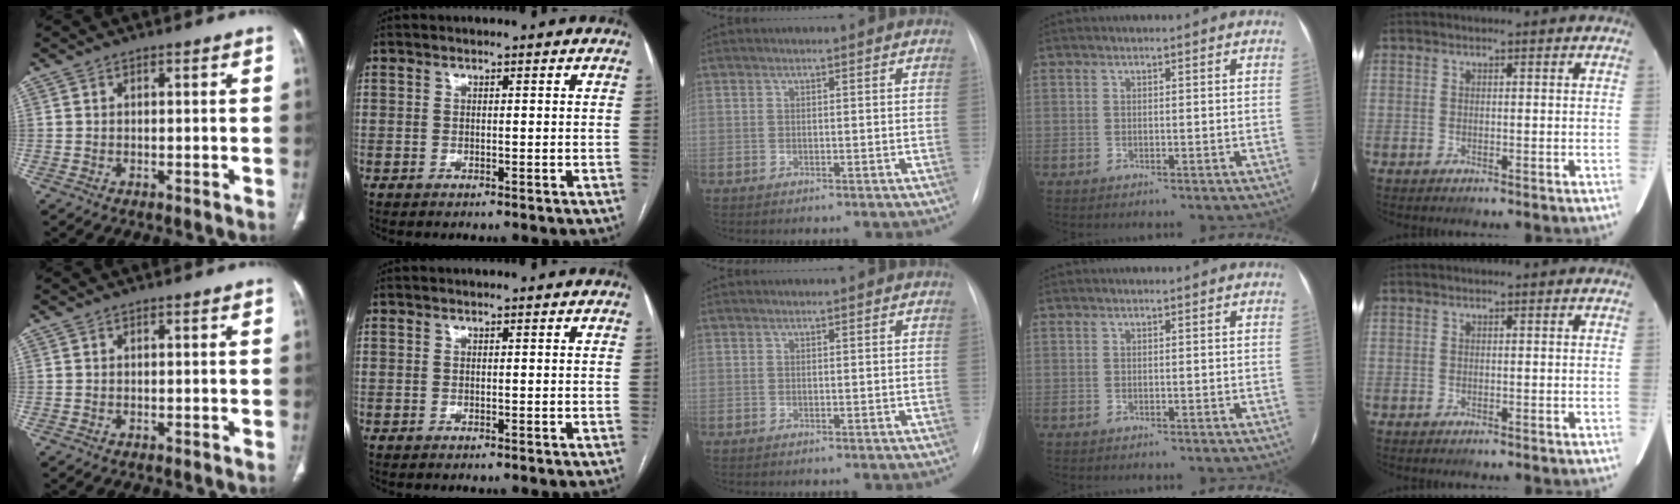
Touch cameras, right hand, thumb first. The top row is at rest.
{}